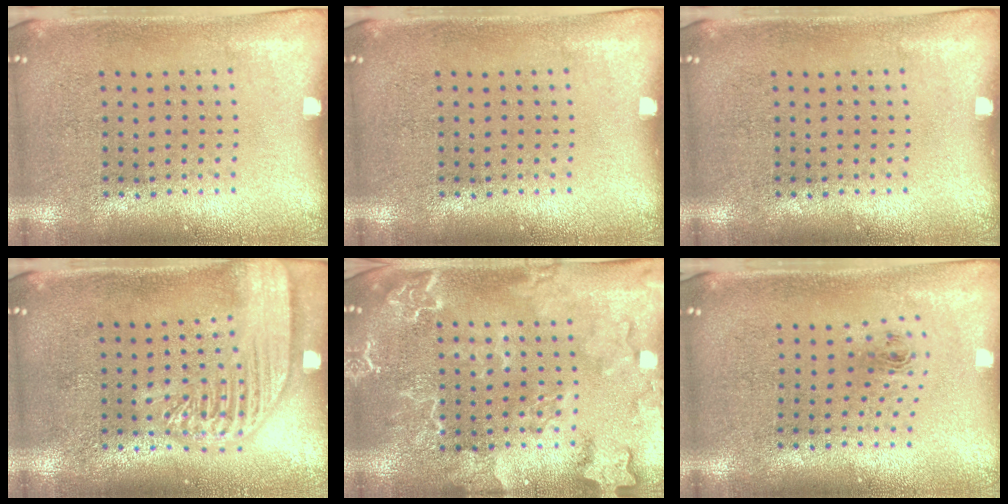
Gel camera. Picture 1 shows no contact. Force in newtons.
{"total": 0.0}
{"total": 0.0}
{"total": 2.8, "press": 2.8, "slide": 0.3}
{"total": 2.4, "press": 2.4, "slide": 0.3}
{"total": 0.8, "press": 0.3, "slide": 0.7}